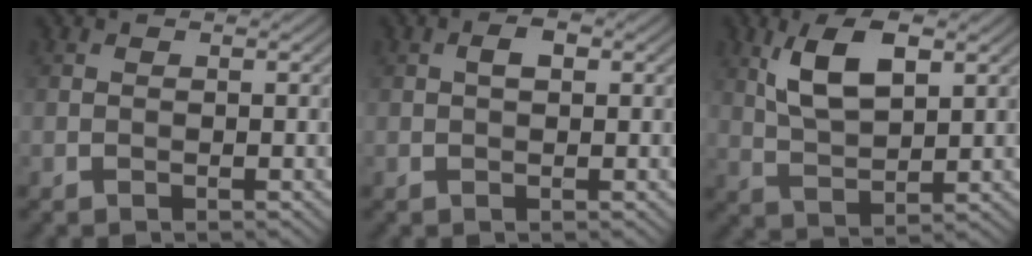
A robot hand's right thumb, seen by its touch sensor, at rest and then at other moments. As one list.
[{"total": 1.6, "force": [0.4, 0.8, 1.4], "torque": [-0.022, 0.005, 0.003]}, {"total": 7.5, "force": [3.3, 3.1, 6.0], "torque": [-0.126, 0.001, 0.067]}]